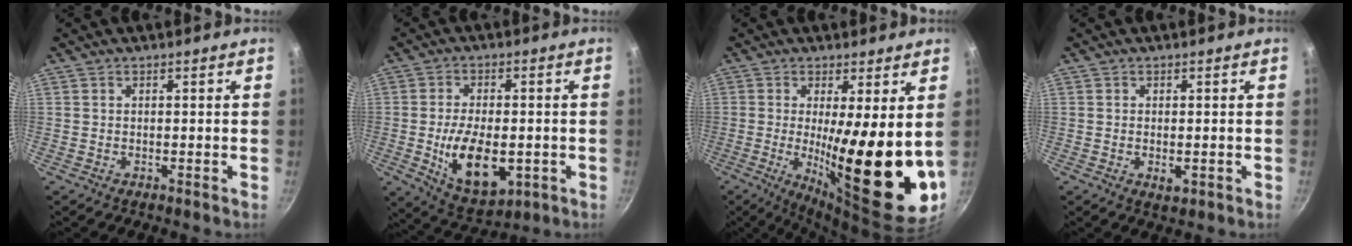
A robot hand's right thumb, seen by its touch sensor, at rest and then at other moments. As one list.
[{"total": 13.5, "force": [-2.6, 7.3, 11.1], "torque": [-0.170, -0.002, -0.029]}, {"total": 18.5, "force": [0.4, 3.8, 18.0], "torque": [-0.259, -0.035, 0.013]}, {"total": 2.3, "force": [-0.5, 1.2, 1.9], "torque": [-0.031, -0.005, -0.007]}]